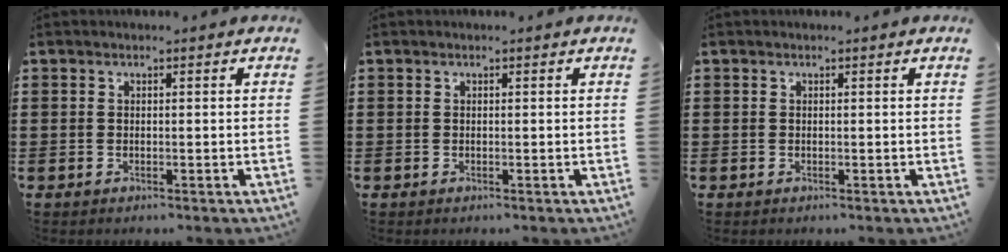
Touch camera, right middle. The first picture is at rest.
{"total": 0.0}
{"total": 0.0}